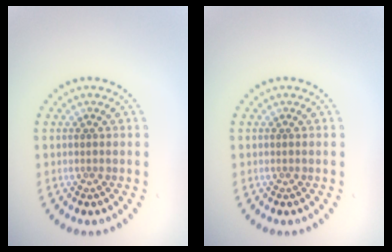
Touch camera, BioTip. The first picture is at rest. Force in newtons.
{"total": 0.0}